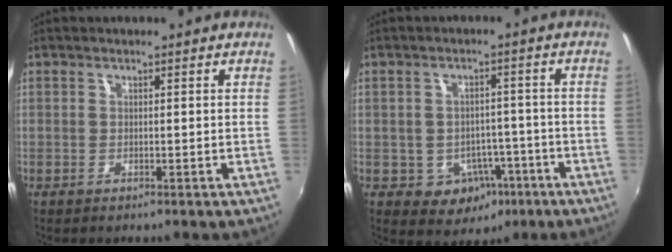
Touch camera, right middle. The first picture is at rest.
{"total": 7.8, "force": [-3.3, 6.5, 2.8], "torque": [-0.057, 0.017, -0.022]}